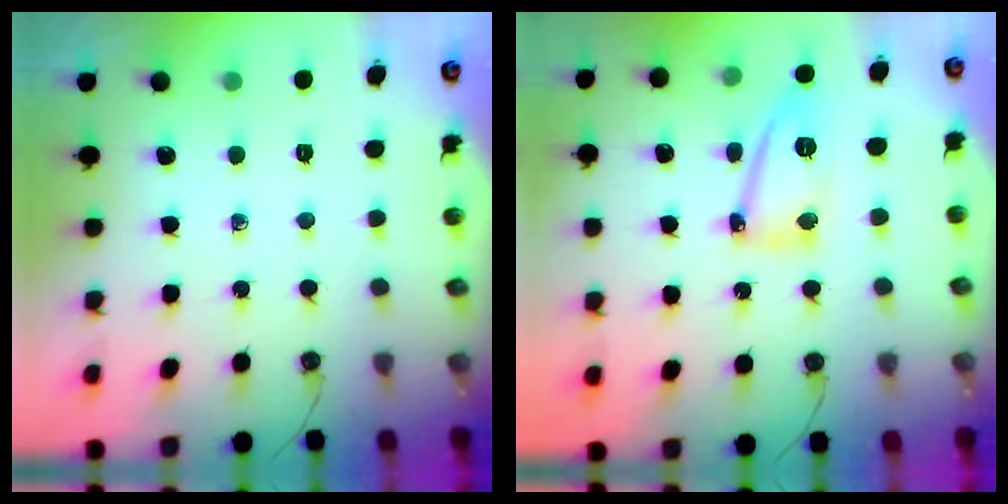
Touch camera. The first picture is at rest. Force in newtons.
{"total": 11.8, "press": 11.7, "slide": 0.9}